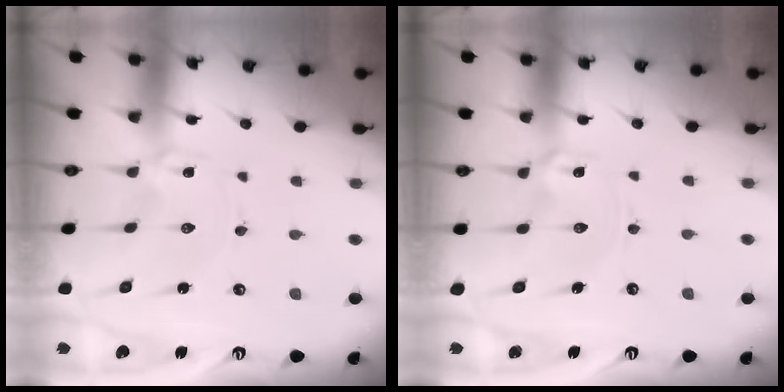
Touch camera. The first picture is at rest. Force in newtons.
{"total": 2.0, "press": 2.0, "slide": 0.1}